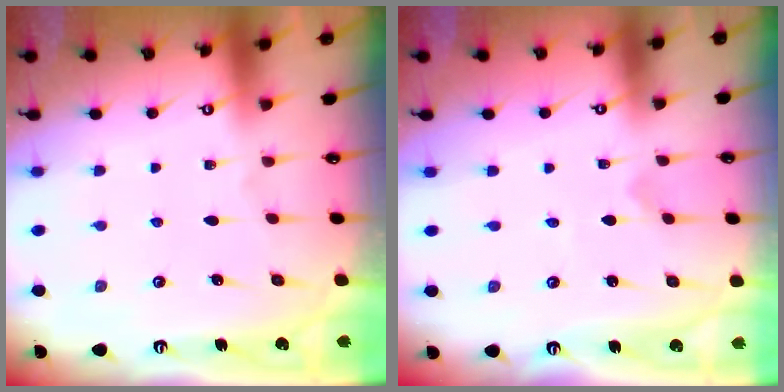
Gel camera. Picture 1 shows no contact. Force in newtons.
{"total": 0.0}